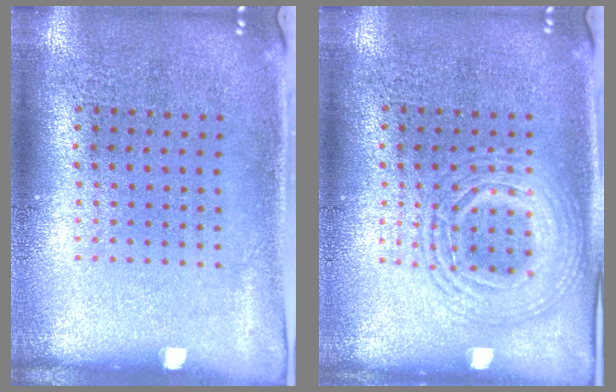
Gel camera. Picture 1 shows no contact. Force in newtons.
{"total": 2.5, "press": 2.4, "slide": 0.2}